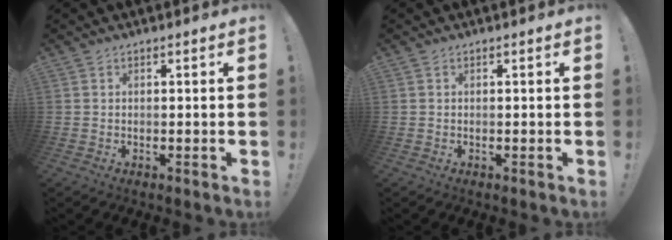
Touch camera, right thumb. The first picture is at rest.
{"total": 0.0}